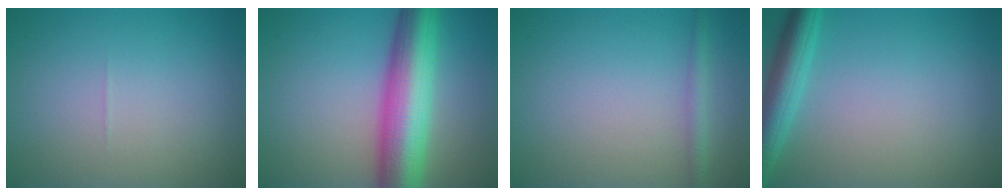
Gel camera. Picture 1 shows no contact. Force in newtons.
{"total": 10.1, "press": 10.1, "slide": 0.1}
{"total": 1.4, "press": 1.4, "slide": 0.1}
{"total": 4.2, "press": 4.2, "slide": 0.2}